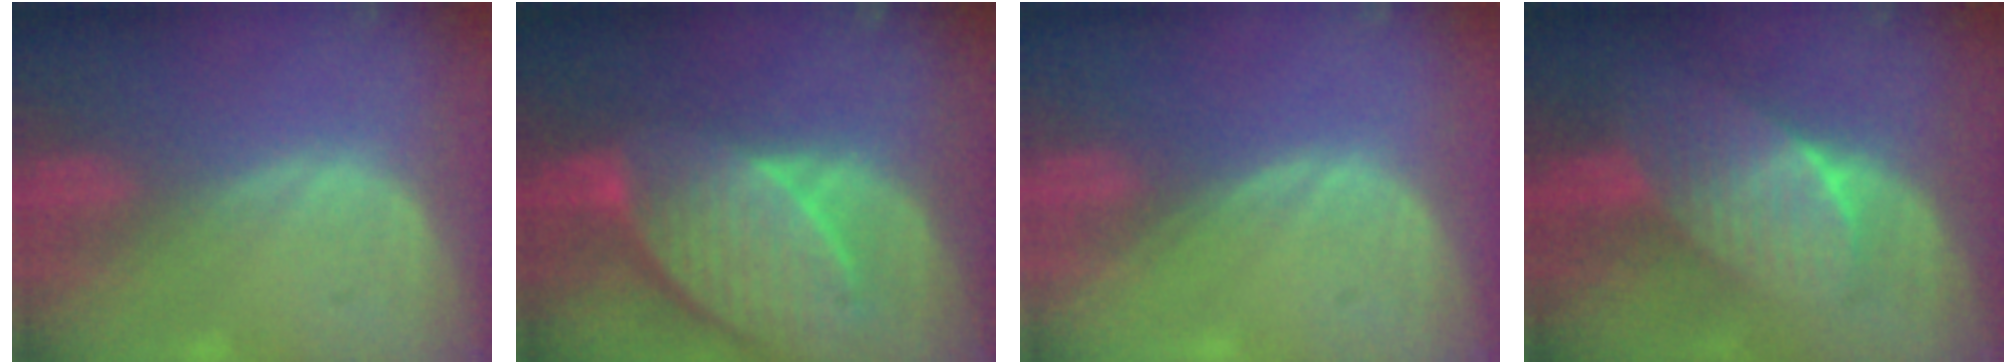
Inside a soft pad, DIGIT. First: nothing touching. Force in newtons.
{"total": 10.6, "press": 9.3, "slide": 5.0}
{"total": 0.0}
{"total": 7.4, "press": 6.6, "slide": 3.3}